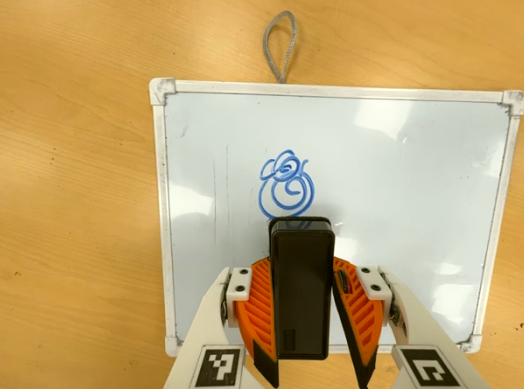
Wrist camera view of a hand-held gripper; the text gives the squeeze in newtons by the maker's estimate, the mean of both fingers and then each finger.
{"total": 6.1, "left": 5.0, "right": 7.2}